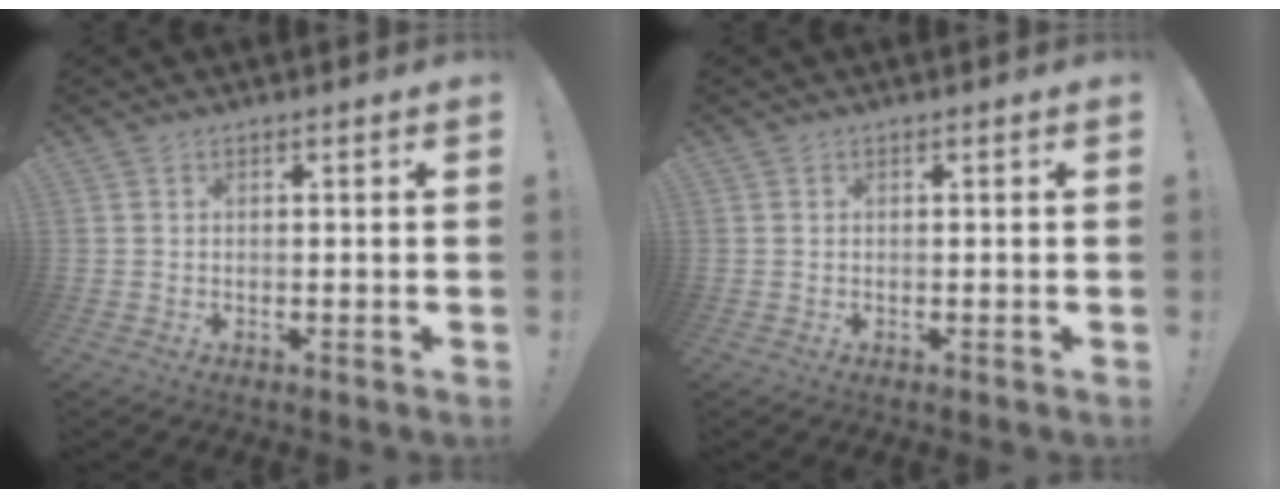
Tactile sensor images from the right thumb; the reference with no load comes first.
{"total": 0.0}